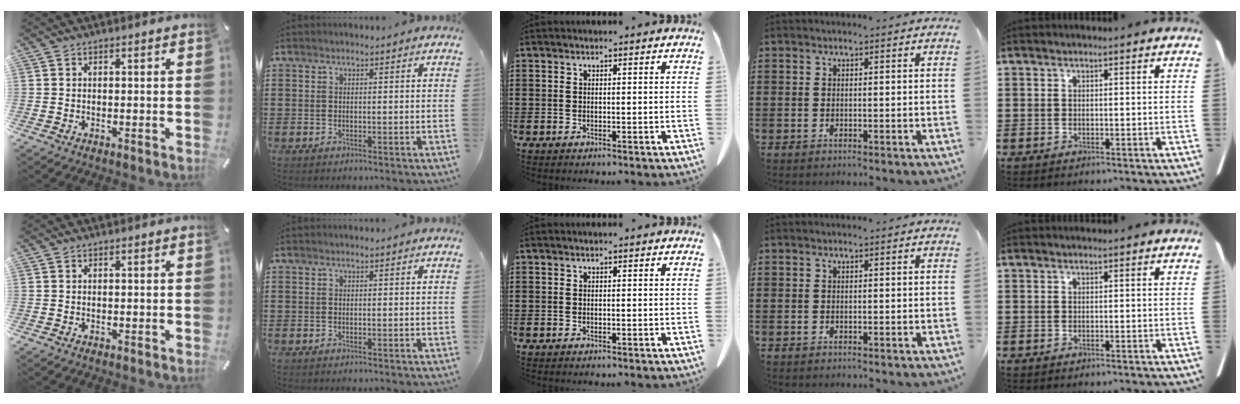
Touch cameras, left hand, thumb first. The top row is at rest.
{}